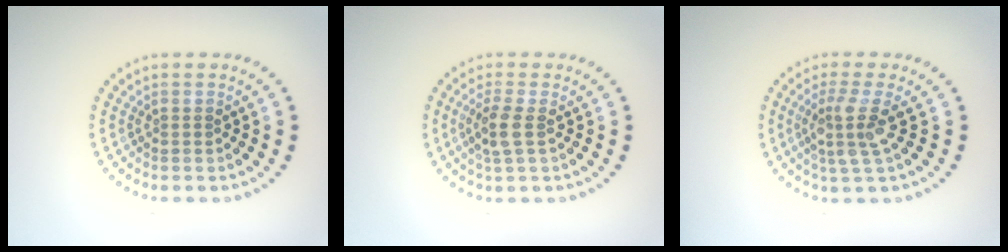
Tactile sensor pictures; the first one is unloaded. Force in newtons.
{"total": 2.3, "press": 2.1, "slide": 0.9}
{"total": 3.2, "press": 2.4, "slide": 2.0}